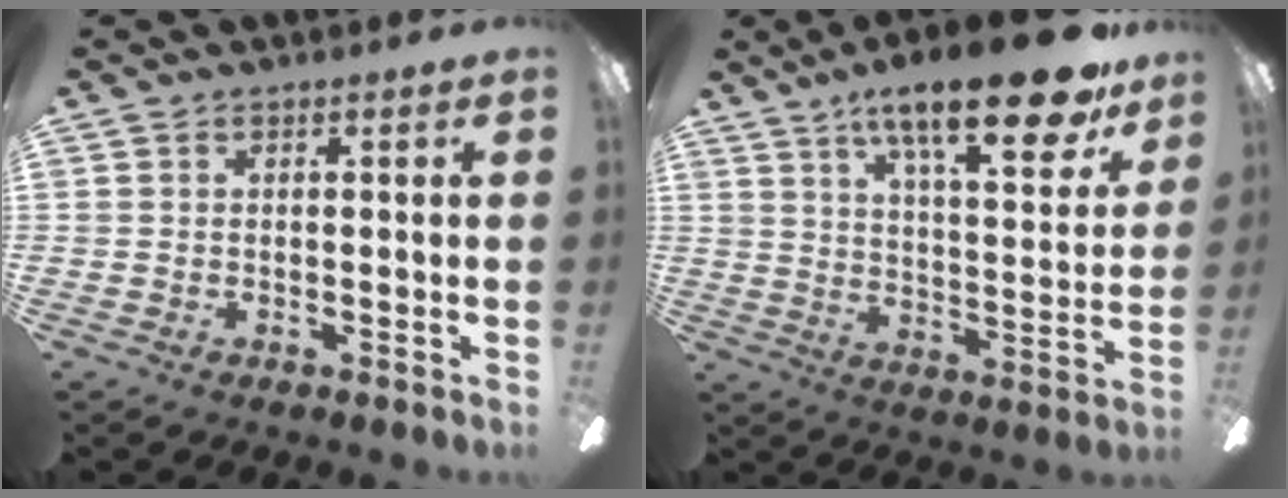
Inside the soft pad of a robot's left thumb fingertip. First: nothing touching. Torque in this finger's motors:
{"motor_torque": [2.03, 1.49, 1.63, -1.14, 0.50]}